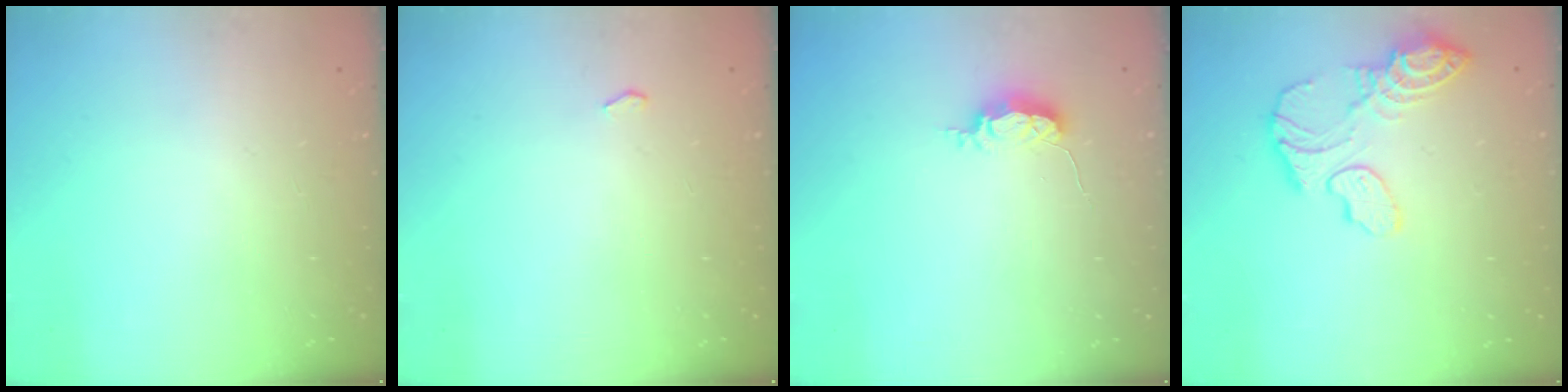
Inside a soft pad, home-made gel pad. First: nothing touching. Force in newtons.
{"total": 2.6, "press": 2.0, "slide": 1.7}
{"total": 5.2, "press": 5.1, "slide": 0.4}
{"total": 13.0, "press": 13.0, "slide": 1.1}